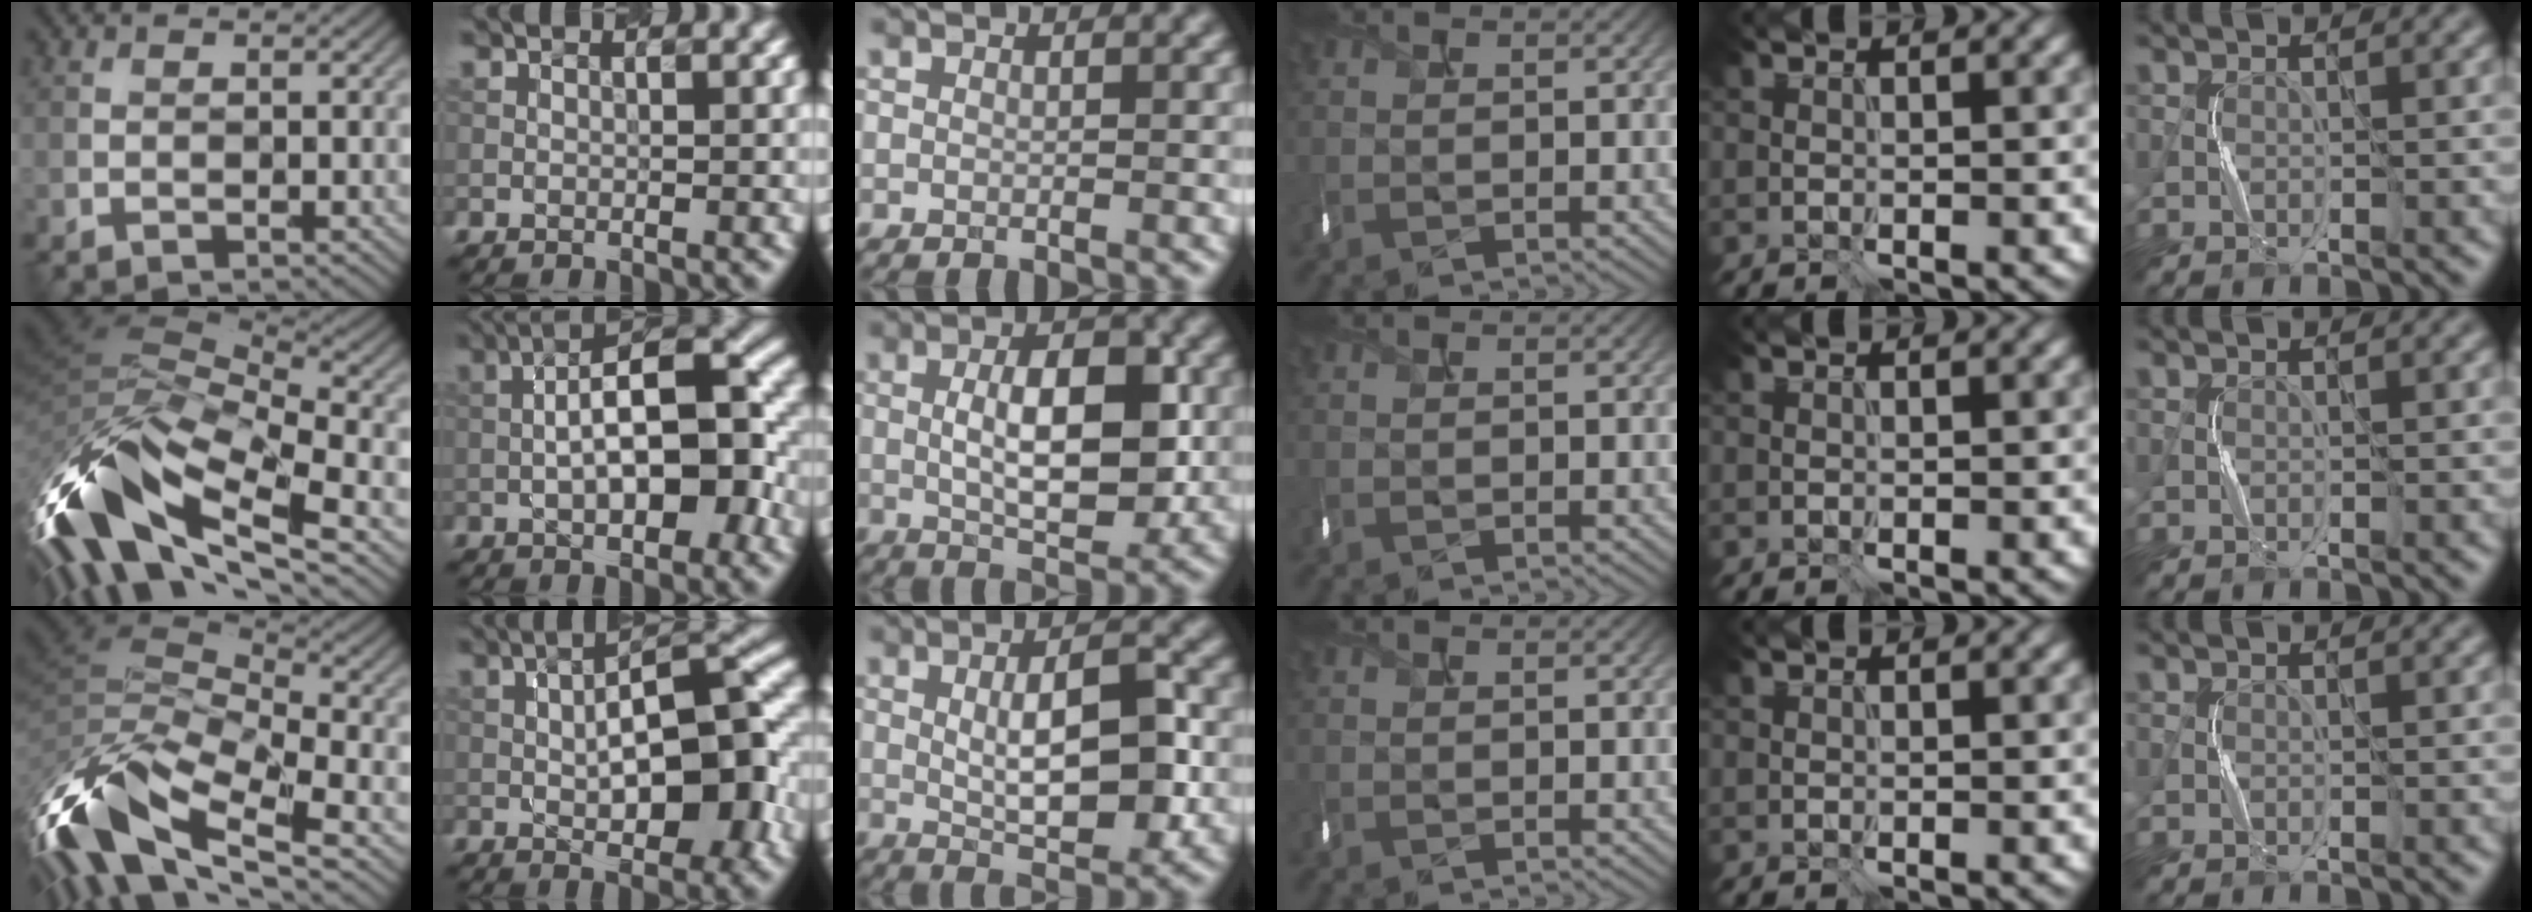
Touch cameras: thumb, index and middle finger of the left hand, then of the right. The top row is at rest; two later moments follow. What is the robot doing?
{"motion": "shake", "object": "box of matches"}